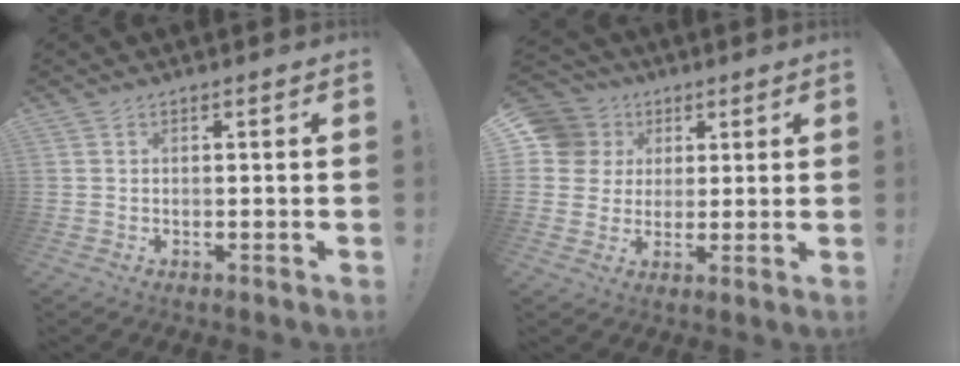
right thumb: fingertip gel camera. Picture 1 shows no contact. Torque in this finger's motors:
{"motor_torque": [0.98, 2.19, 0.86, 0.50, 0.05]}